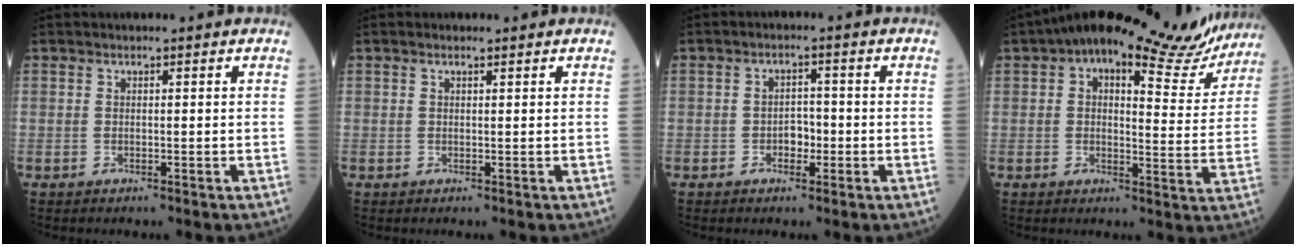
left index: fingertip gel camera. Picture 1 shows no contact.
{"total": 0.6, "force": [0.4, 0.1, 0.4], "torque": [-0.012, 0.004, 0.008]}
{"total": 2.7, "force": [-0.9, 1.7, 1.9], "torque": [-0.026, 0.007, -0.017]}
{"total": 18.1, "force": [14.9, 5.4, 8.6], "torque": [-0.105, 0.006, 0.174]}